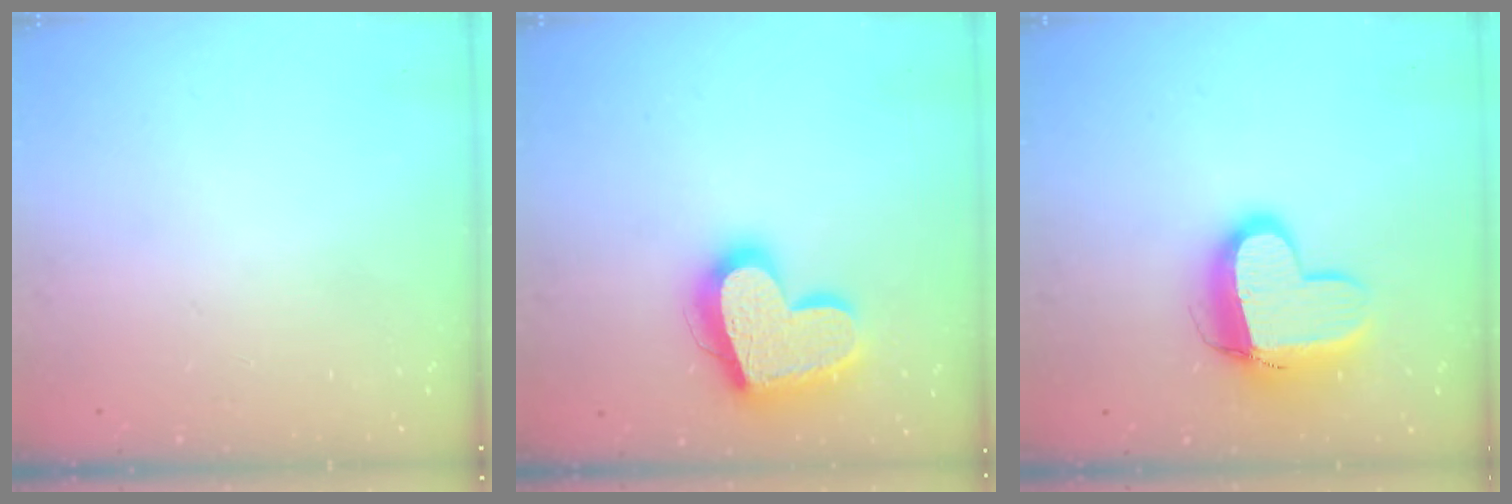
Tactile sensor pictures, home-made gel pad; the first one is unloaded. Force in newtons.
{"total": 20.5, "press": 20.4, "slide": 1.7}
{"total": 12.9, "press": 12.8, "slide": 1.4}